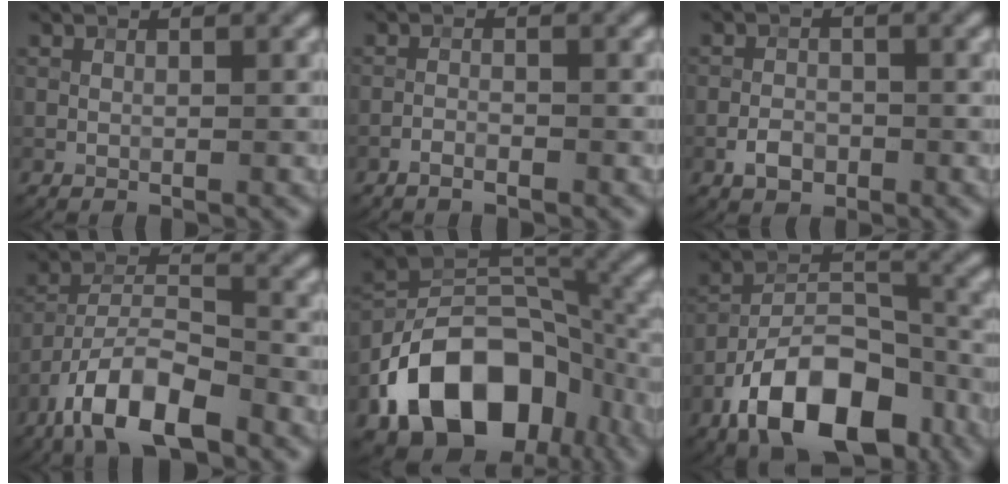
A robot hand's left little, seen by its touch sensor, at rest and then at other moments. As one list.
[{"total": 1.4, "force": [-1.2, 0.3, 0.6], "torque": [0.005, 0.005, -0.027]}, {"total": 2.0, "force": [-1.3, 1.3, 0.9], "torque": [-0.010, 0.001, -0.028]}, {"total": 8.5, "force": [-6.0, 2.7, 5.4], "torque": [-0.090, 0.007, -0.117]}, {"total": 13.8, "force": [-7.0, 8.7, 8.1], "torque": [-0.135, 0.002, -0.128]}, {"total": 12.2, "force": [-7.4, 5.9, 7.7], "torque": [-0.134, 0.000, -0.134]}]